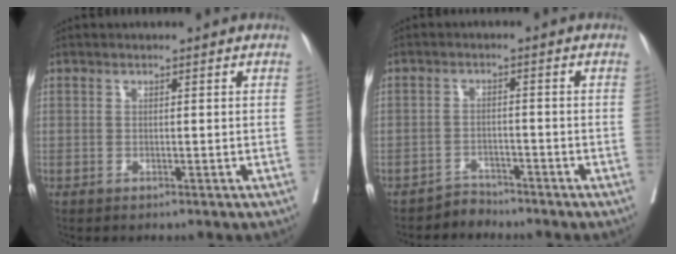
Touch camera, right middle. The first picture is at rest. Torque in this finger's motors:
{"motor_torque": [0.12, 0.10, 0.11, 0.01]}